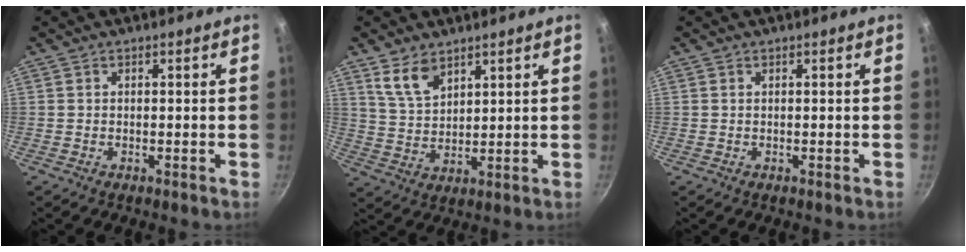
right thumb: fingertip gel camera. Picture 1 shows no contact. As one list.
[{"total": 7.1, "force": [4.6, 3.8, 3.9], "torque": [-0.059, -0.024, 0.097]}, {"total": 0.0}]